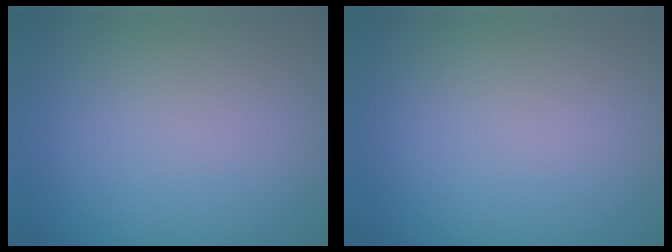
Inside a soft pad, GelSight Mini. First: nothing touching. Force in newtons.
{"total": 0.0}